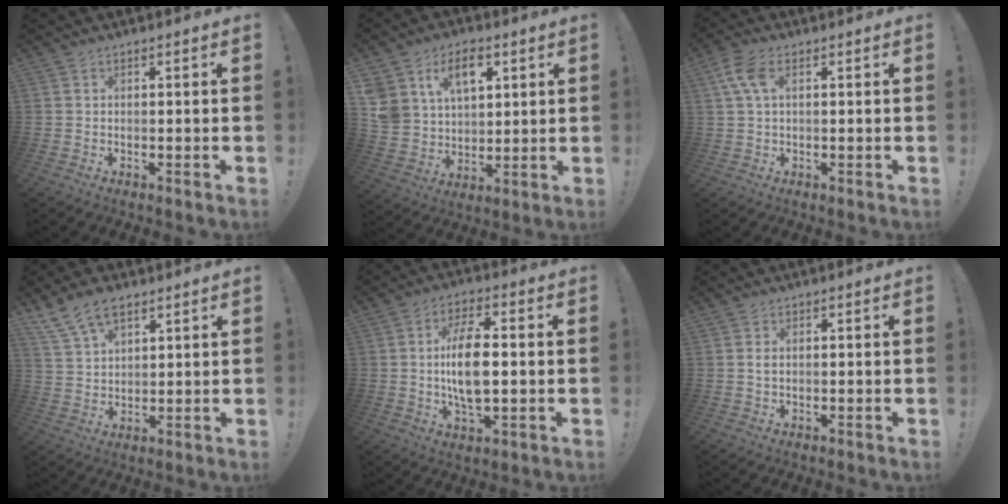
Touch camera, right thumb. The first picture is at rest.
{"total": 12.3, "force": [6.3, 8.8, 6.0], "torque": [-0.092, -0.033, 0.121]}
{"total": 6.9, "force": [2.0, 3.7, 5.4], "torque": [-0.117, 0.007, 0.039]}
{"total": 9.2, "force": [6.2, 4.9, 4.7], "torque": [-0.088, -0.022, 0.121]}
{"total": 12.9, "force": [0.1, 5.7, 11.5], "torque": [-0.219, 0.001, -0.003]}
{"total": 1.2, "force": [0.1, 0.6, 1.0], "torque": [-0.015, 0.001, 0.000]}